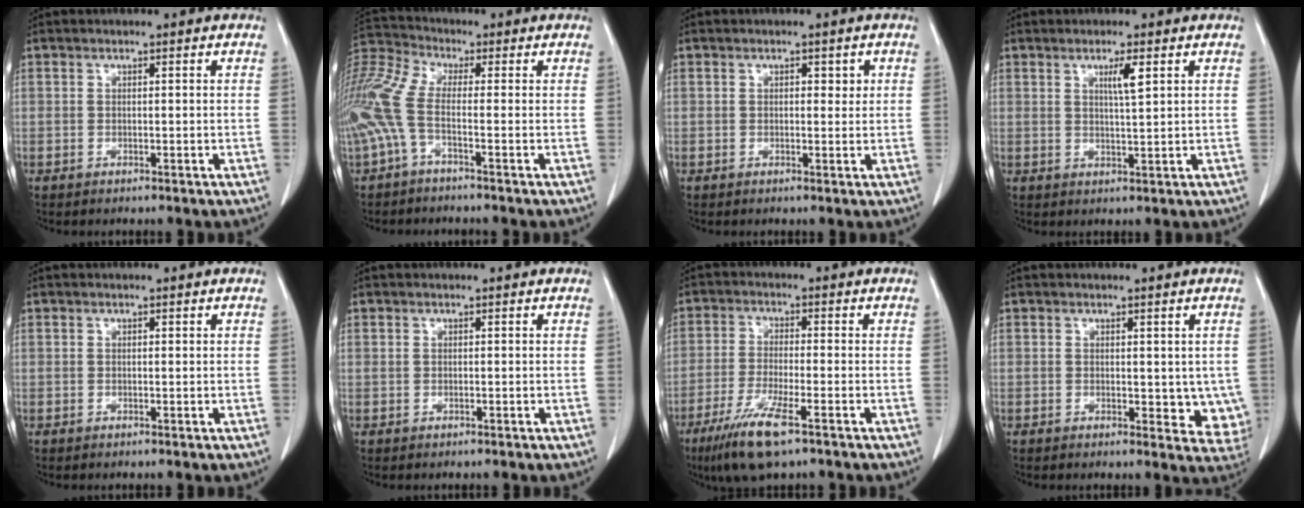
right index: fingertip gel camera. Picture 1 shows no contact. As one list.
[{"total": 10.5, "force": [-2.8, 2.3, 9.8], "torque": [-0.247, 0.023, -0.065]}, {"total": 1.8, "force": [0.5, 1.0, 1.4], "torque": [-0.016, 0.002, 0.005]}, {"total": 3.2, "force": [1.4, 0.0, 2.9], "torque": [-0.051, -0.004, 0.025]}, {"total": 0.0}, {"total": 0.0}, {"total": 8.4, "force": [-5.0, 0.9, 6.7], "torque": [-0.132, -0.021, -0.088]}, {"total": 6.1, "force": [0.1, 3.3, 5.2], "torque": [-0.041, -0.012, 0.006]}]